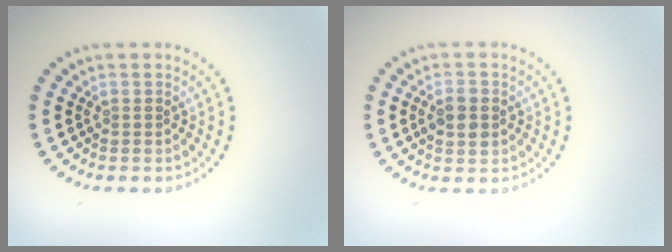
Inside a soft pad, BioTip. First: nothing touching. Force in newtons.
{"total": 2.6, "press": 2.6, "slide": 0.0}